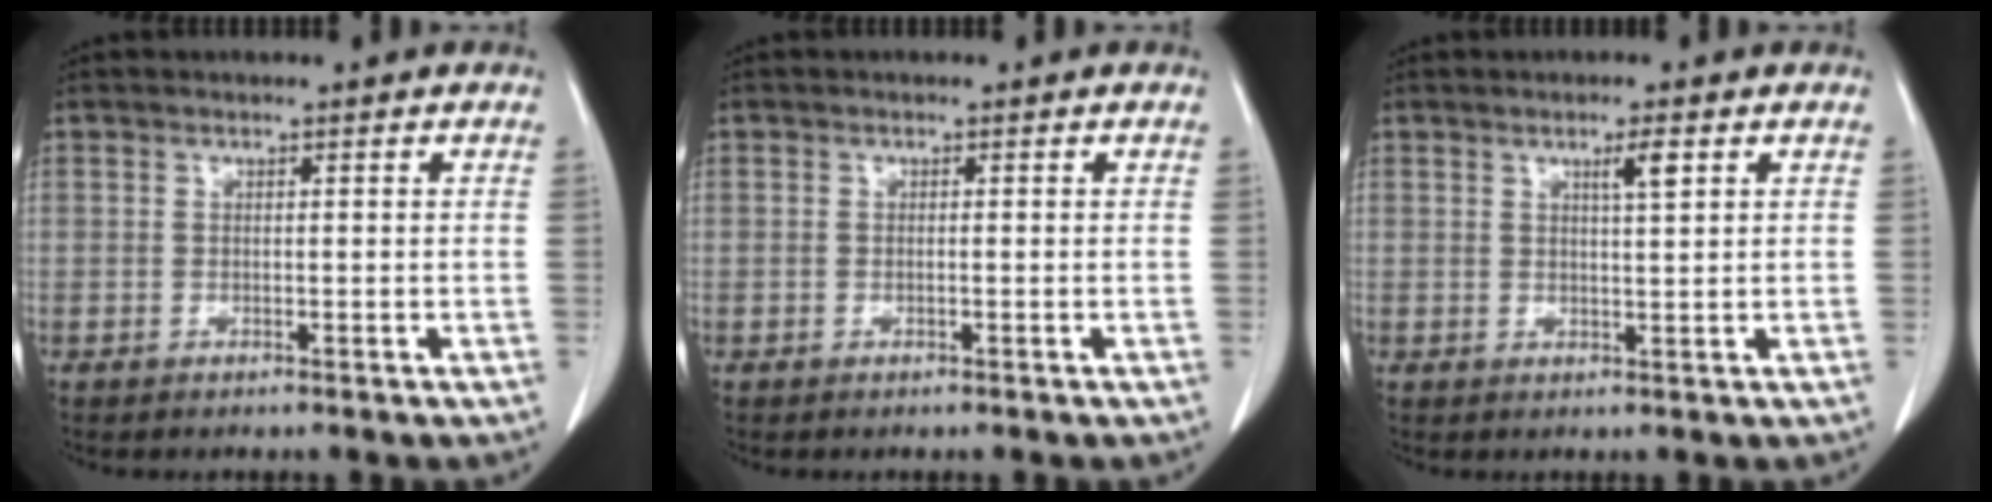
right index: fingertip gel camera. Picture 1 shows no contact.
{"total": 0.0}
{"total": 2.6, "force": [1.3, 0.0, 2.3], "torque": [-0.042, -0.001, 0.022]}